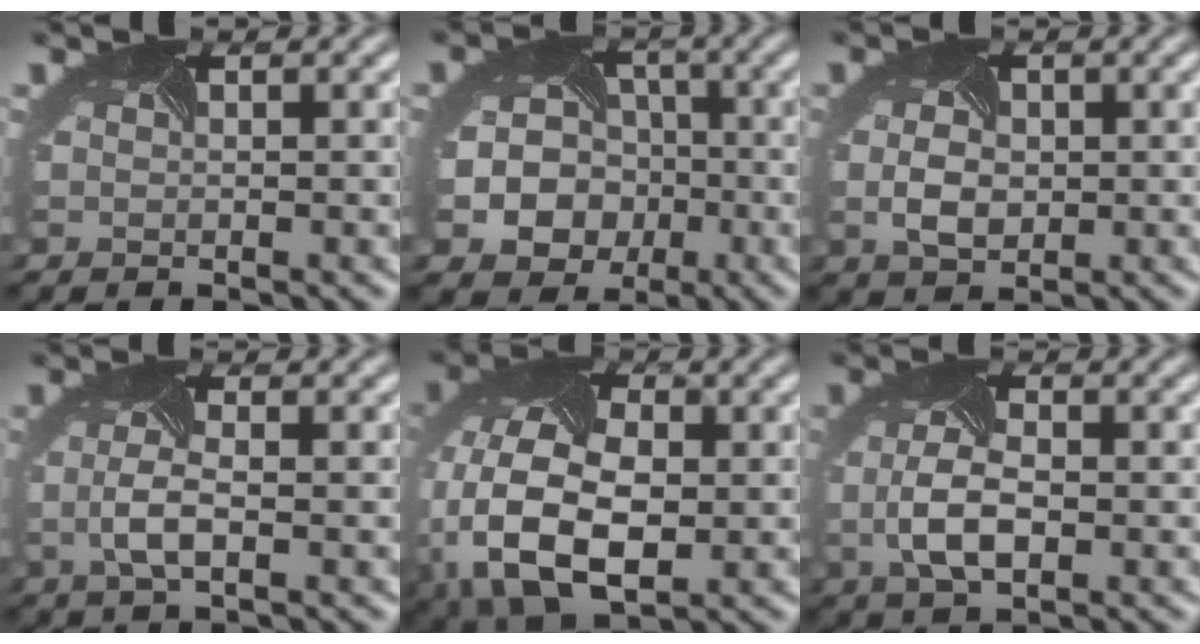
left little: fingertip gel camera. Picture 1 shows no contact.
{"total": 9.3, "force": [-2.8, 8.1, 3.5], "torque": [-0.066, -0.022, -0.056]}
{"total": 2.5, "force": [-0.6, 1.7, 1.6], "torque": [-0.045, -0.002, -0.006]}
{"total": 2.5, "force": [-0.9, 0.7, 2.2], "torque": [-0.063, -0.001, -0.011]}
{"total": 13.7, "force": [-2.9, 8.9, 10.0], "torque": [-0.226, -0.029, -0.028]}
{"total": 4.0, "force": [-1.0, 2.0, 3.4], "torque": [-0.086, -0.003, -0.011]}